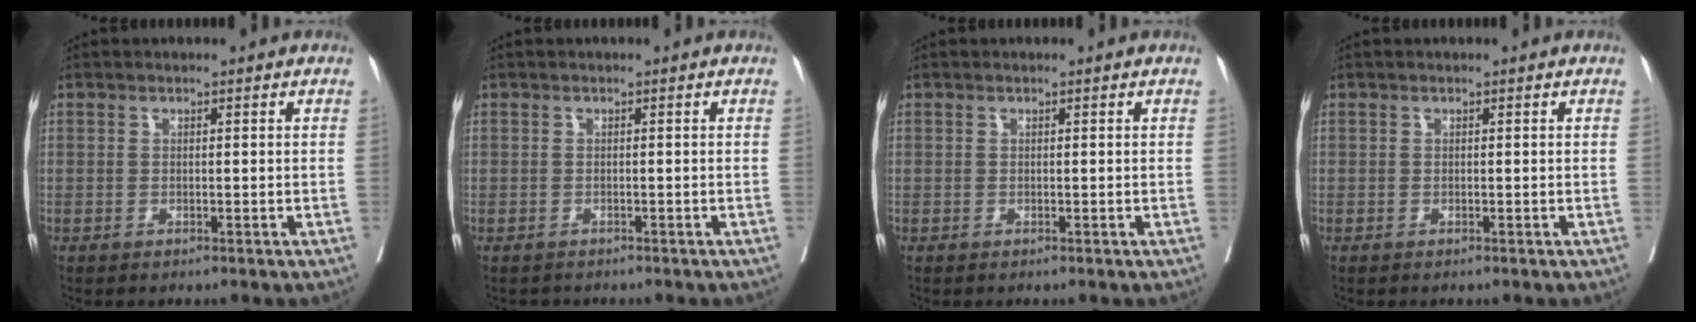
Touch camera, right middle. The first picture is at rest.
{"total": 1.3, "force": [-1.2, 0.5, -0.1], "torque": [-0.008, -0.003, -0.020]}
{"total": 0.0}
{"total": 0.0}